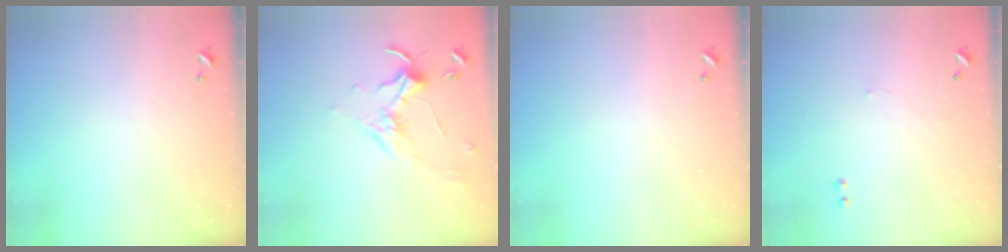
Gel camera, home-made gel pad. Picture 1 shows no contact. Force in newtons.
{"total": 0.0}
{"total": 0.0}
{"total": 1.2, "press": 1.0, "slide": 0.6}